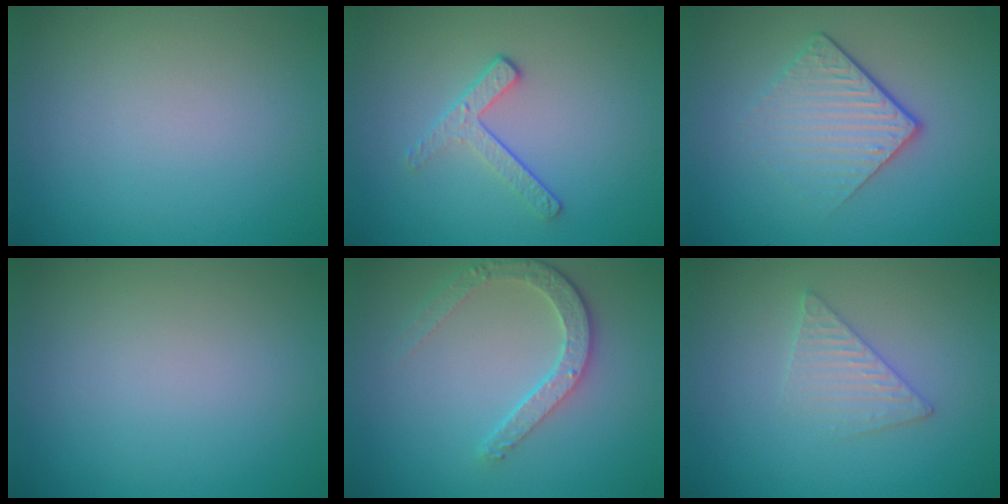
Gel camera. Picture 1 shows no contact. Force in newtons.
{"total": 2.0, "press": 1.4, "slide": 1.5}
{"total": 4.4, "press": 2.7, "slide": 3.4}
{"total": 0.0}
{"total": 3.4, "press": 2.9, "slide": 1.9}
{"total": 2.4, "press": 2.3, "slide": 0.2}